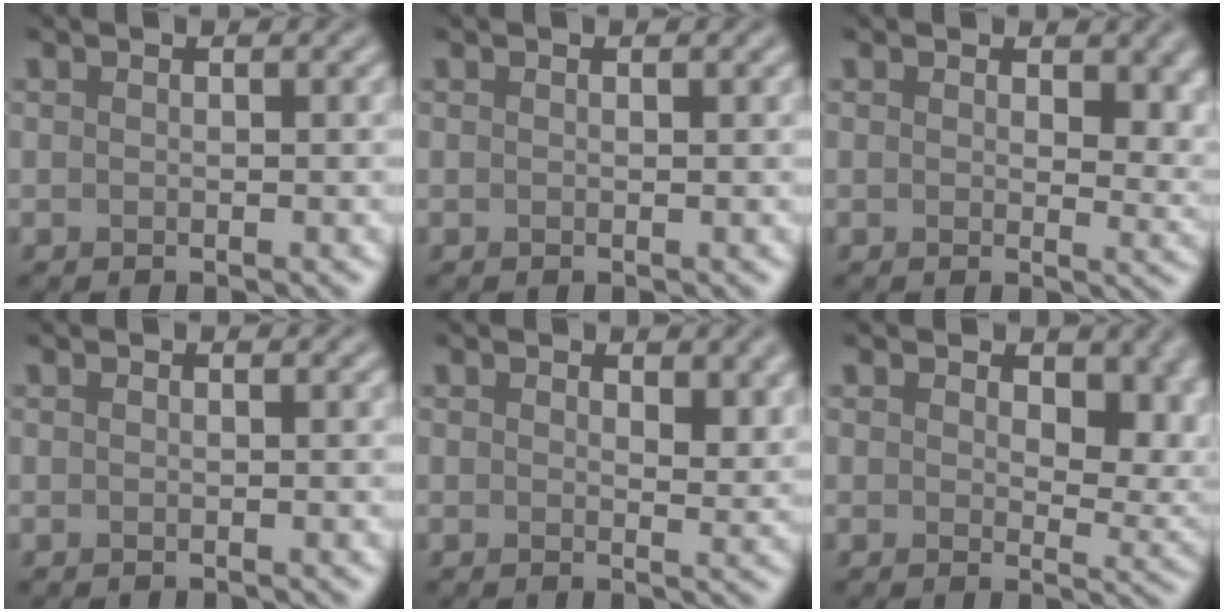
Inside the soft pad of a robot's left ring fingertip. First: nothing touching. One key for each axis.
{"total": 0.0}
{"total": 4.1, "fx": 1.3, "fy": 2.5, "fz": 2.9, "tx": -0.035, "ty": -0.012, "tz": 0.017}
{"total": 0.0}
{"total": 2.7, "fx": 1.3, "fy": 1.5, "fz": 1.9, "tx": -0.025, "ty": -0.006, "tz": 0.022}
{"total": 7.1, "fx": 2.1, "fy": 4.3, "fz": 5.3, "tx": -0.071, "ty": -0.011, "tz": 0.032}